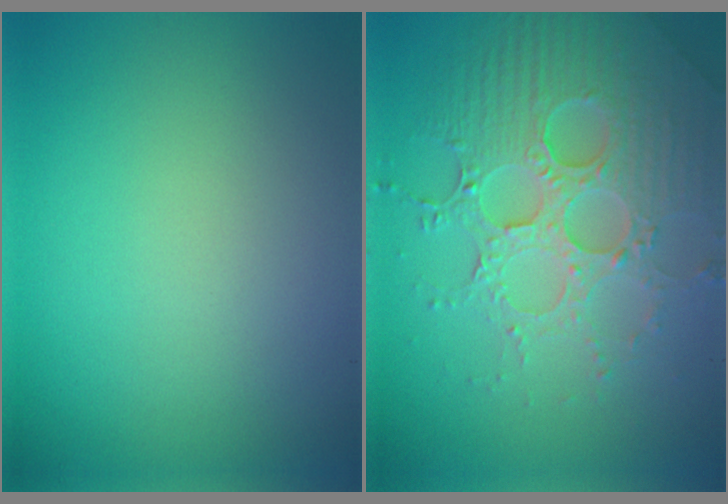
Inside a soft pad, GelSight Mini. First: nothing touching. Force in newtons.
{"total": 6.4, "press": 5.1, "slide": 3.8}